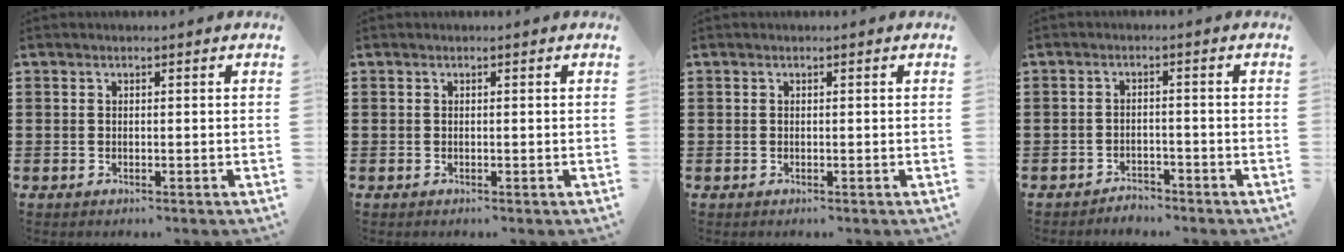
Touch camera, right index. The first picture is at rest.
{"total": 0.0}
{"total": 0.0}
{"total": 2.4, "force": [-2.4, 0.4, 0.1], "torque": [-0.009, 0.002, -0.051]}